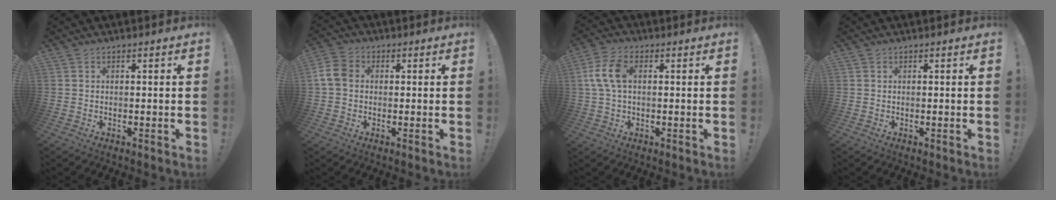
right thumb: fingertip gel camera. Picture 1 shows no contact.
{"total": 7.4, "force": [0.5, 5.7, 4.7], "torque": [-0.102, 0.011, 0.015]}
{"total": 8.4, "force": [1.2, 4.9, 6.6], "torque": [-0.137, 0.006, 0.026]}
{"total": 0.0}